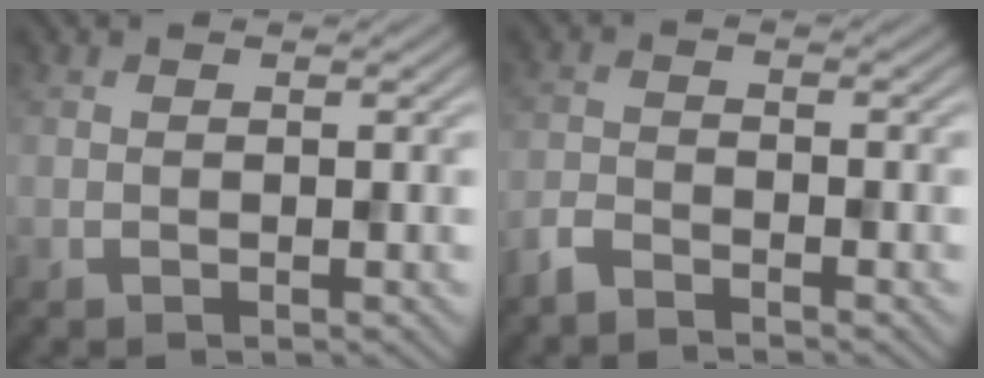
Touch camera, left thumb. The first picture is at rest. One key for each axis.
{"total": 2.5, "fx": -2.3, "fy": 0.5, "fz": 1.0, "tx": -0.024, "ty": -0.004, "tz": -0.056}